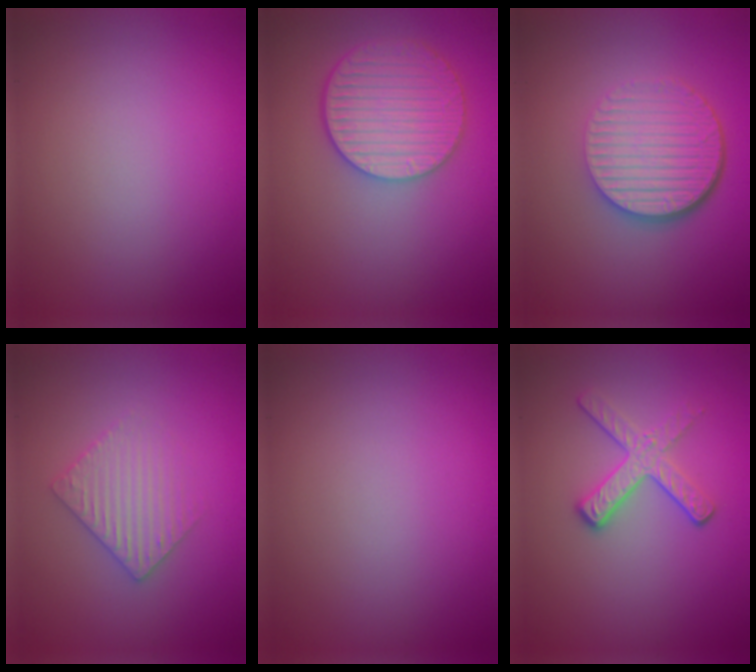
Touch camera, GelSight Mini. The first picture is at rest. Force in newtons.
{"total": 5.5, "press": 4.9, "slide": 2.5}
{"total": 6.4, "press": 4.4, "slide": 4.7}
{"total": 3.0, "press": 2.9, "slide": 0.6}
{"total": 0.0}
{"total": 3.1, "press": 2.5, "slide": 1.9}